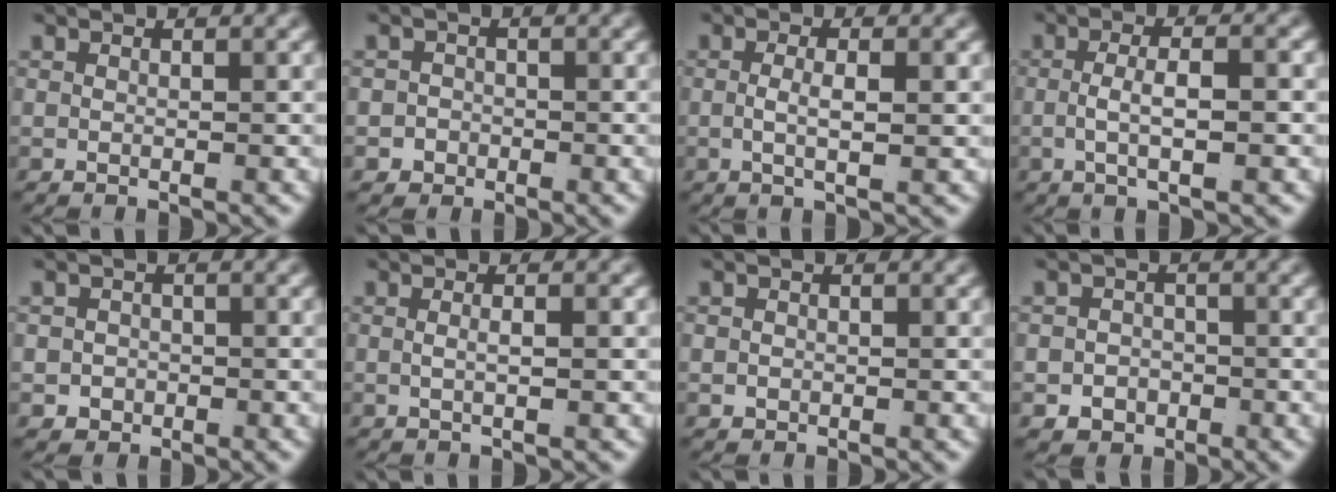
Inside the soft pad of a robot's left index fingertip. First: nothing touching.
{"total": 2.6, "force": [-1.3, 2.3, 0.2], "torque": [-0.009, -0.017, -0.021]}
{"total": 2.2, "force": [-0.2, -0.1, 2.2], "torque": [-0.048, -0.010, 0.004]}
{"total": 3.4, "force": [-0.6, 0.5, 3.3], "torque": [-0.057, 0.000, -0.008]}
{"total": 2.7, "force": [-1.1, 2.4, 0.6], "torque": [-0.015, -0.017, -0.015]}
{"total": 1.4, "force": [-0.3, -0.5, 1.2], "torque": [-0.024, -0.007, 0.000]}
{"total": 0.9, "force": [-0.3, 0.8, 0.3], "torque": [-0.015, -0.011, 0.003]}
{"total": 3.7, "force": [-1.8, 3.2, 0.8], "torque": [-0.005, -0.014, -0.028]}